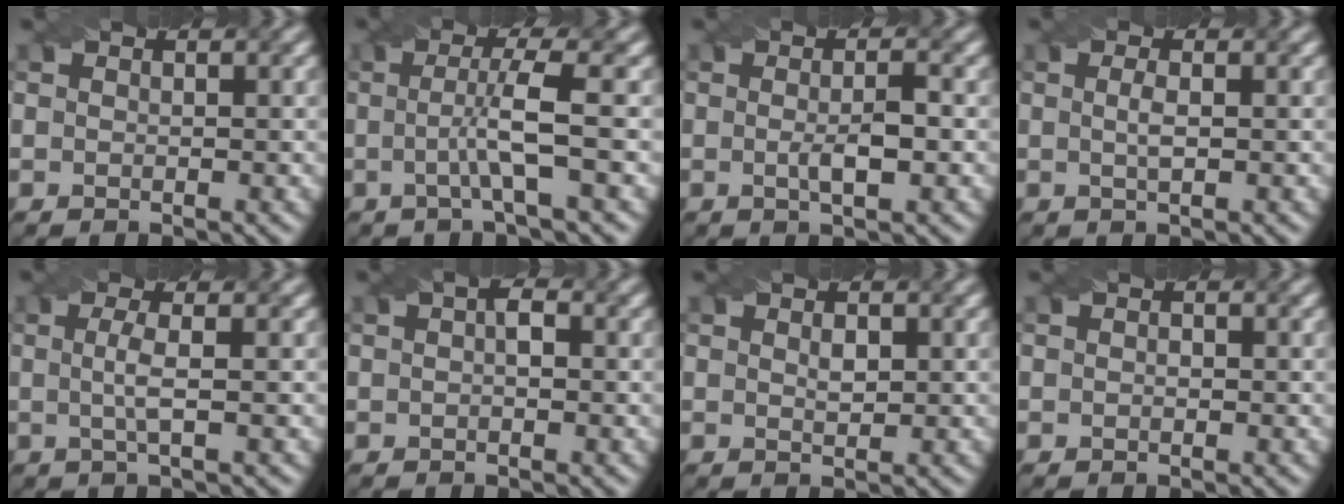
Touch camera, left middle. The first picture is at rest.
{"total": 4.2, "force": [-0.3, 0.5, 4.2], "torque": [-0.074, 0.000, -0.008]}
{"total": 2.8, "force": [-0.3, 0.5, 2.7], "torque": [-0.050, -0.003, -0.003]}
{"total": 1.3, "force": [0.0, 0.3, 1.3], "torque": [-0.028, 0.004, 0.000]}
{"total": 2.3, "force": [-0.1, 0.5, 2.2], "torque": [-0.046, 0.001, -0.004]}
{"total": 1.4, "force": [0.0, 0.7, 1.2], "torque": [-0.021, 0.005, 0.000]}
{"total": 1.2, "force": [0.4, 0.6, 0.9], "torque": [-0.017, 0.000, 0.009]}
{"total": 0.5, "force": [-0.1, 0.4, 0.4], "torque": [-0.007, -0.001, -0.002]}